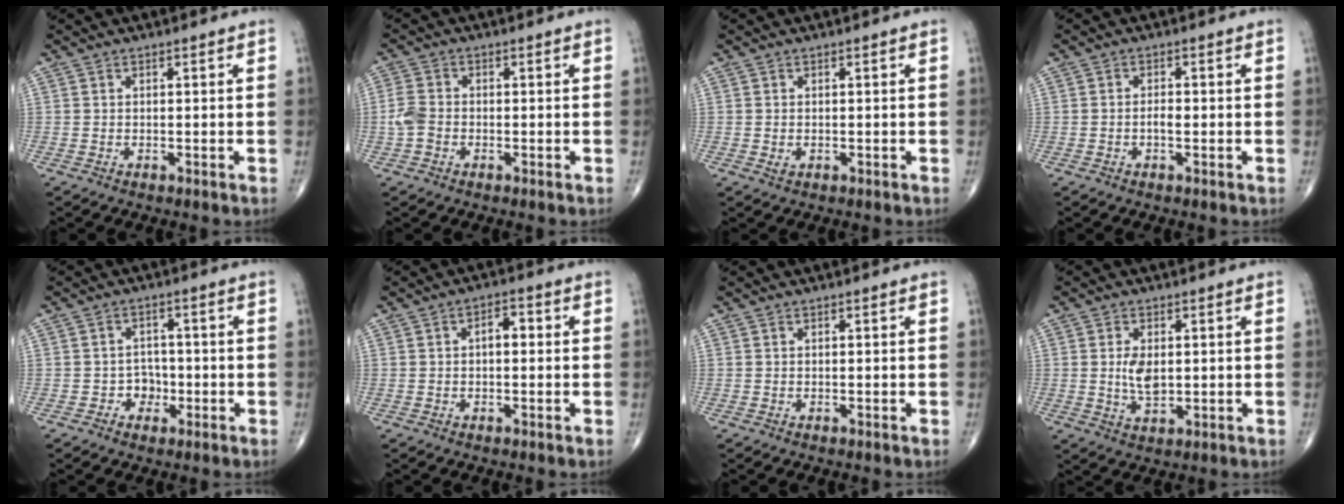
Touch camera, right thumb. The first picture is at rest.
{"total": 3.7, "force": [-1.0, 2.7, 2.3], "torque": [-0.053, 0.008, -0.026]}
{"total": 1.0, "force": [-0.1, 0.7, 0.7], "torque": [-0.013, 0.000, 0.002]}
{"total": 1.6, "force": [-0.4, 0.7, 1.4], "torque": [-0.023, 0.004, -0.009]}
{"total": 3.5, "force": [-1.2, 3.0, 1.3], "torque": [0.006, 0.012, -0.023]}
{"total": 3.4, "force": [0.2, 1.9, 2.8], "torque": [-0.035, 0.012, -0.002]}
{"total": 0.0}
{"total": 5.2, "force": [0.4, 2.9, 4.3], "torque": [-0.079, -0.009, 0.011]}